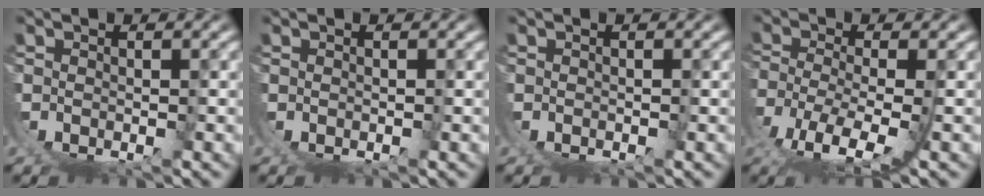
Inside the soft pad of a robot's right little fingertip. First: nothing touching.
{"total": 0.0}
{"total": 0.0}
{"total": 4.1, "force": [0.1, 2.0, 3.6], "torque": [-0.106, -0.027, 0.016]}